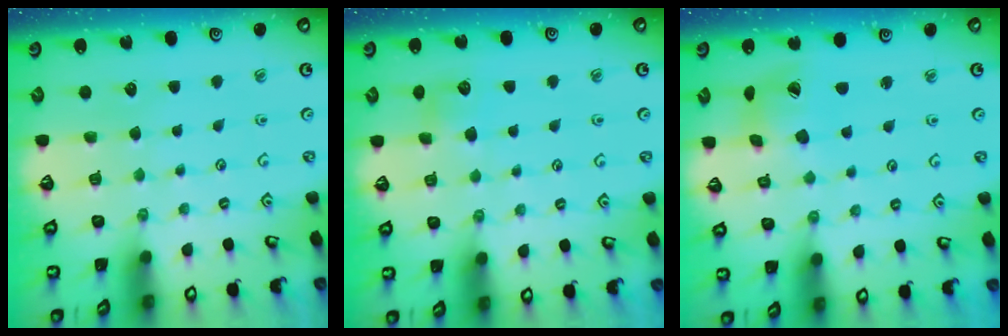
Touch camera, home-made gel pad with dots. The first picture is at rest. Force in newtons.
{"total": 5.5, "press": 5.5, "slide": 0.6}
{"total": 9.2, "press": 9.1, "slide": 1.2}